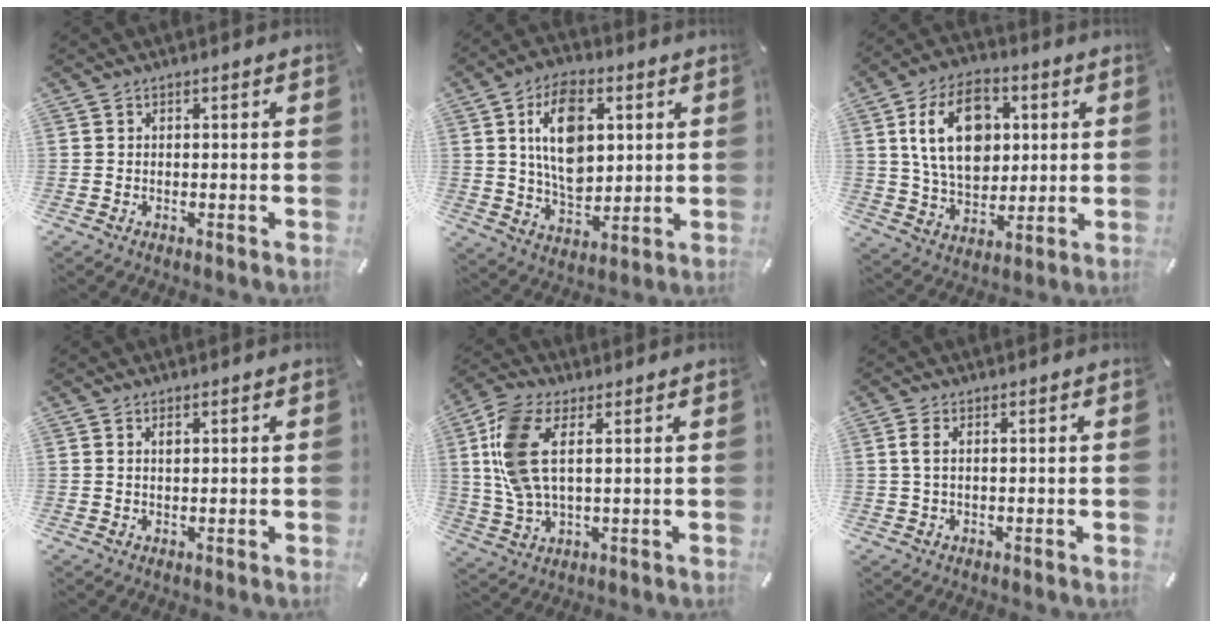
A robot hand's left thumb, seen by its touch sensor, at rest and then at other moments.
{"total": 14.8, "force": [3.4, 9.5, 10.9], "torque": [-0.191, 0.005, 0.058]}
{"total": 16.5, "force": [3.5, 11.6, 11.2], "torque": [-0.216, 0.009, 0.058]}
{"total": 1.1, "force": [0.4, 0.5, 0.9], "torque": [-0.019, 0.001, 0.007]}
{"total": 11.4, "force": [2.8, 5.3, 9.7], "torque": [-0.217, -0.007, 0.054]}
{"total": 2.3, "force": [0.4, 0.6, 2.1], "torque": [-0.051, -0.001, 0.002]}